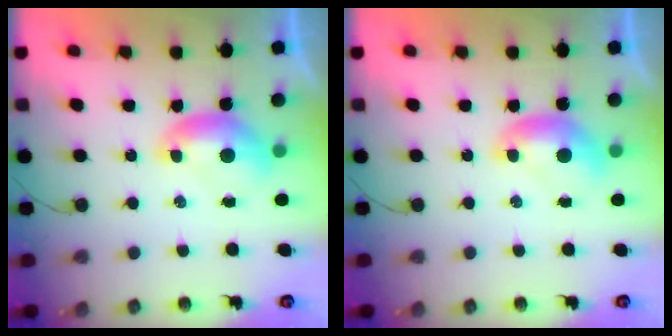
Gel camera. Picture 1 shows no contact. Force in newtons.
{"total": 0.0}